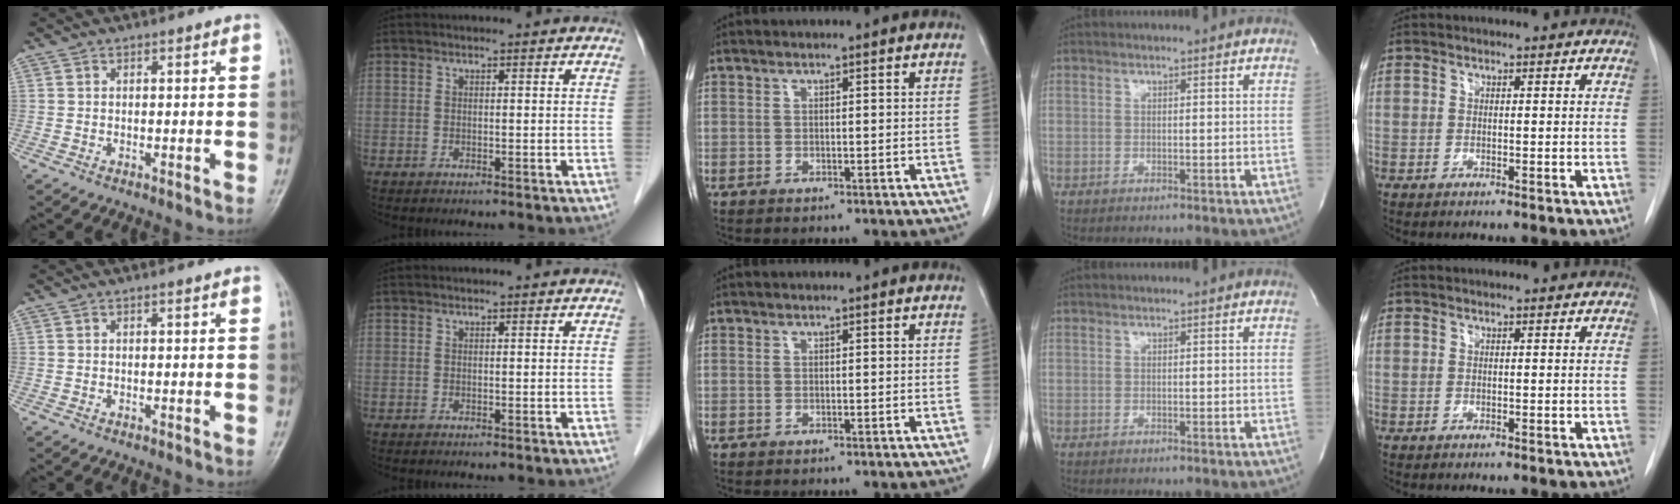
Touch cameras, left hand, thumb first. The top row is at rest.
{}